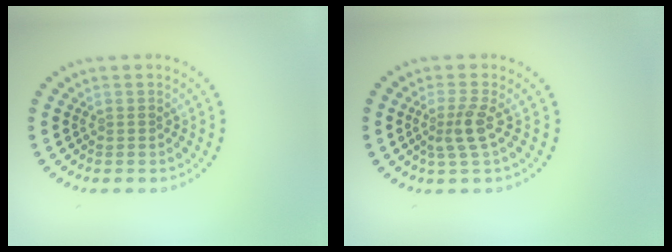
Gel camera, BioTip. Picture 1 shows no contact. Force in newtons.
{"total": 2.4, "press": 1.8, "slide": 1.6}